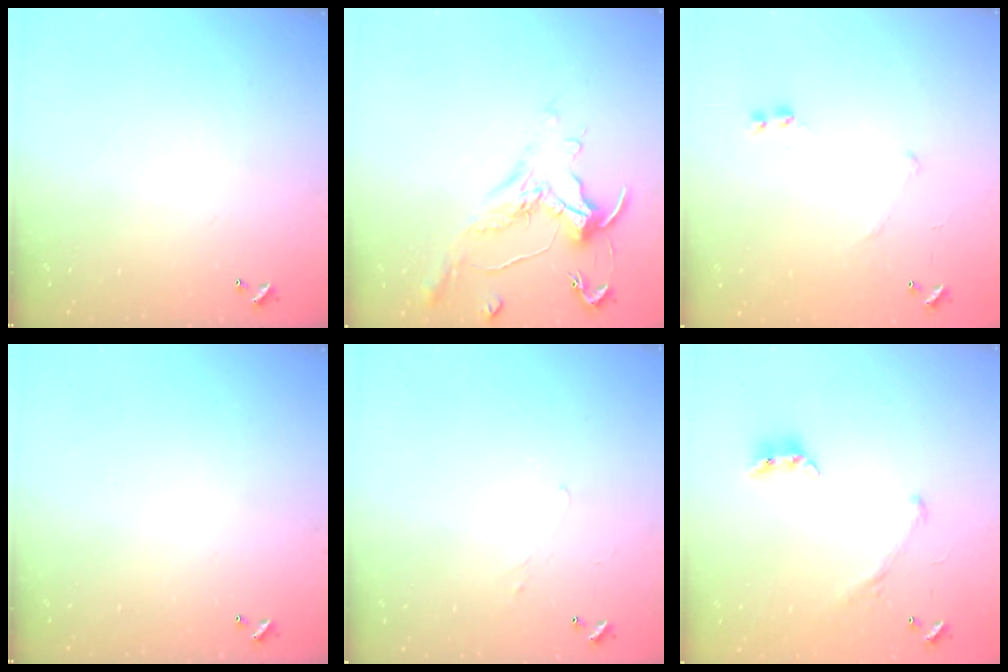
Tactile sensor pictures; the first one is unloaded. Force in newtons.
{"total": 1.1, "press": 1.0, "slide": 0.5}
{"total": 5.4, "press": 5.3, "slide": 0.7}
{"total": 0.0}
{"total": 0.7, "press": 0.2, "slide": 0.7}
{"total": 2.2, "press": 2.0, "slide": 1.1}